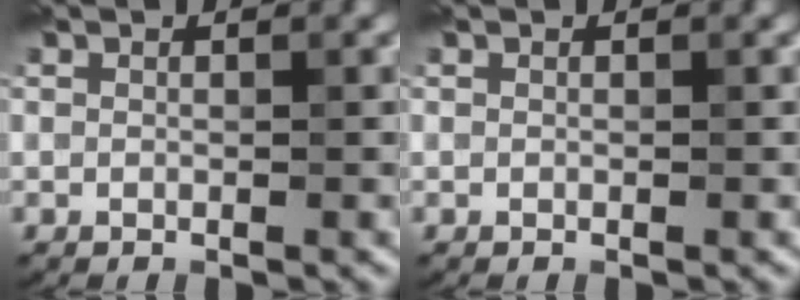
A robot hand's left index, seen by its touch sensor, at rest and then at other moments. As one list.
[{"total": 0.0}]